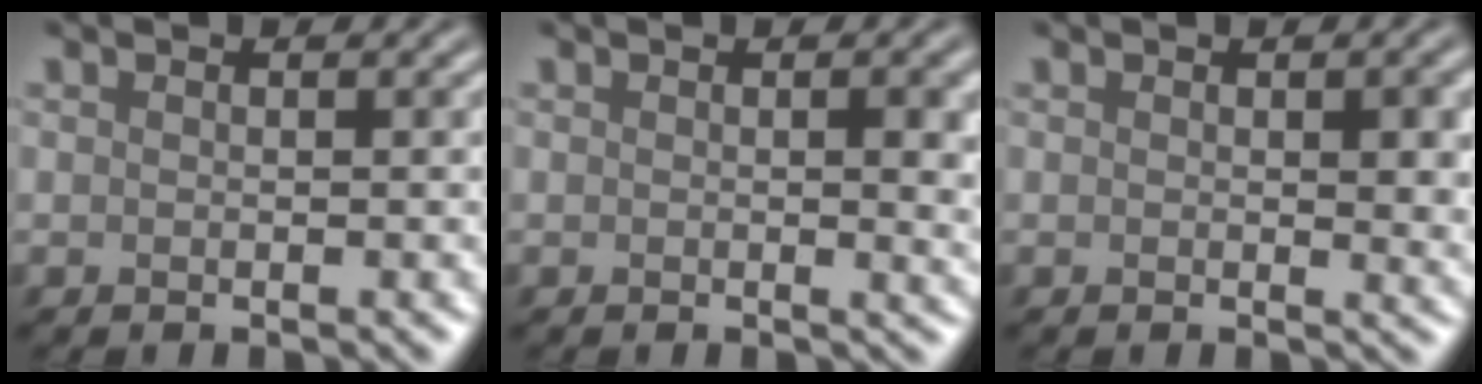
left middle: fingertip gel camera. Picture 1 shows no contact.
{"total": 2.6, "force": [0.3, 0.6, 2.6], "torque": [-0.029, -0.003, 0.002]}
{"total": 2.5, "force": [0.4, 0.7, 2.4], "torque": [-0.029, -0.005, 0.006]}